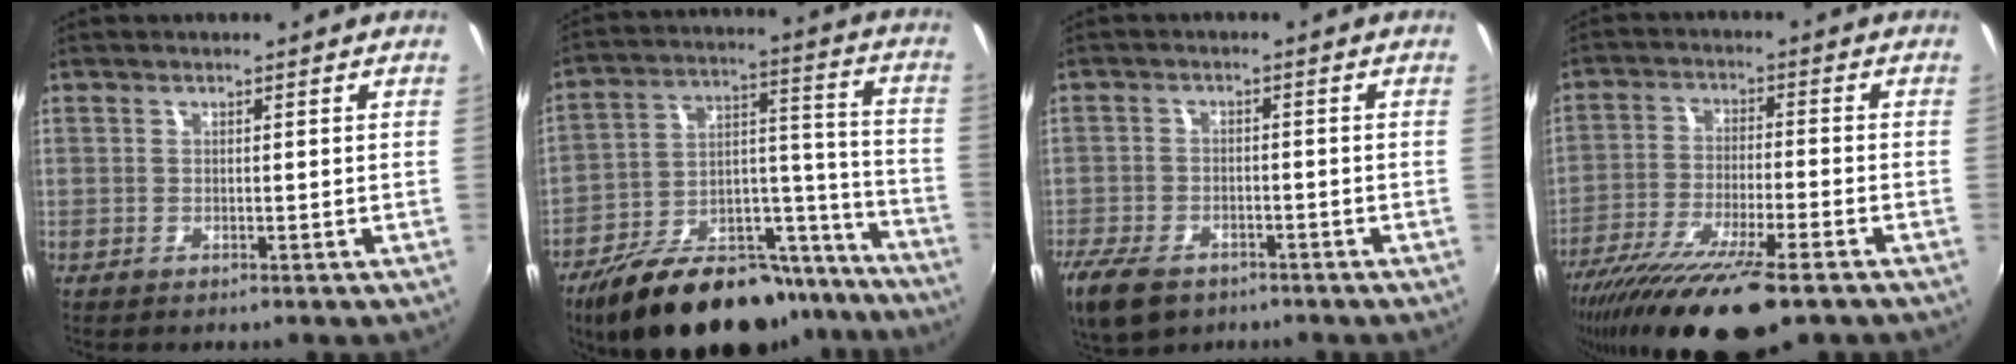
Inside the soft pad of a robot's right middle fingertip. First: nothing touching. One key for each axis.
{"total": 26.3, "fx": -19.7, "fy": 11.4, "fz": 13.2, "tx": -0.209, "ty": 0.040, "tz": -0.274}
{"total": 10.7, "fx": -7.0, "fy": 5.8, "fz": 5.6, "tx": -0.144, "ty": -0.025, "tz": -0.125}
{"total": 17.8, "fx": -12.9, "fy": 3.0, "fz": 11.9, "tx": -0.233, "ty": -0.056, "tz": -0.220}